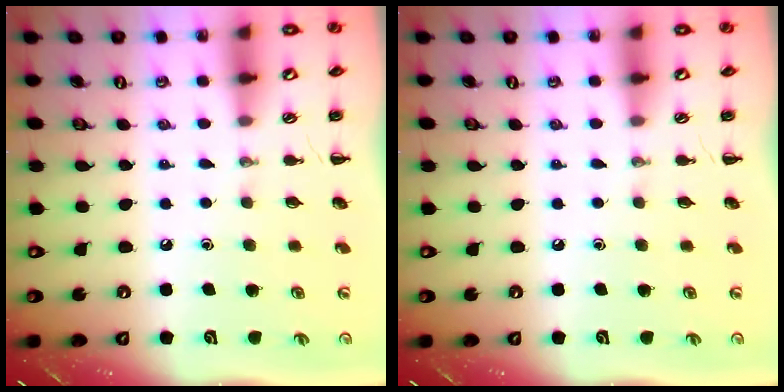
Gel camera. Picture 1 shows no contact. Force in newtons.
{"total": 0.0}